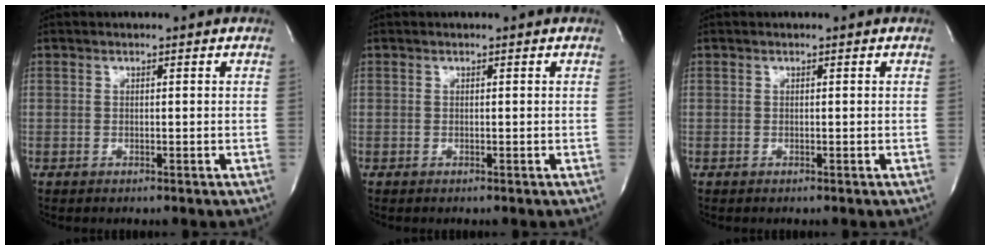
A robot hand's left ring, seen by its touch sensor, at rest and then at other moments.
{"total": 0.0}
{"total": 0.0}